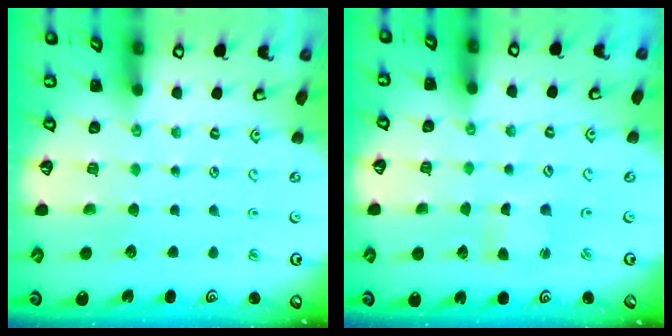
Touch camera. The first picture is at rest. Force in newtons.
{"total": 2.2, "press": 2.2, "slide": 0.4}